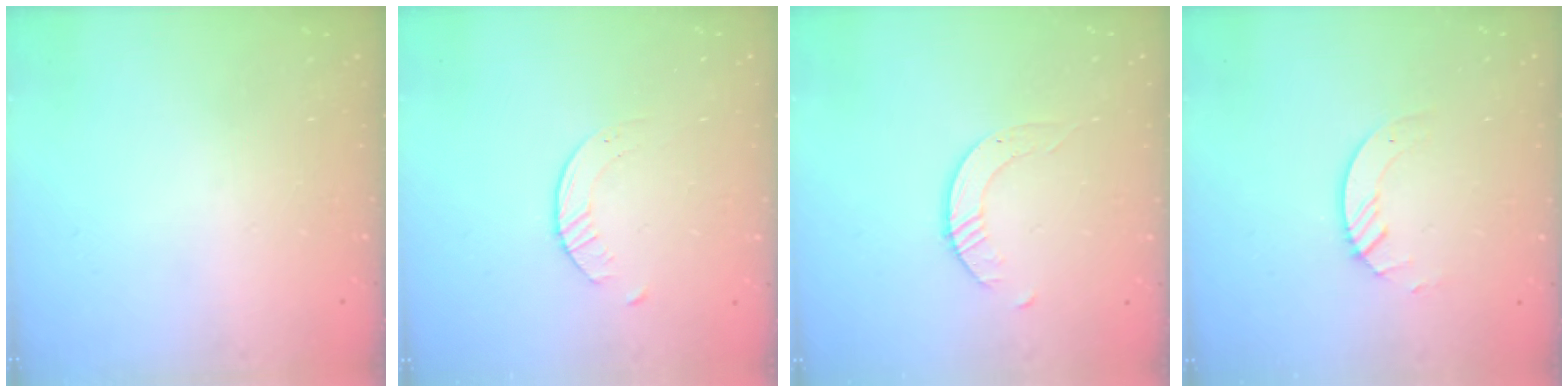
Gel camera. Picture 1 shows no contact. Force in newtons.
{"total": 1.6, "press": 1.6, "slide": 0.3}
{"total": 1.7, "press": 1.7, "slide": 0.2}
{"total": 3.8, "press": 3.8, "slide": 0.3}